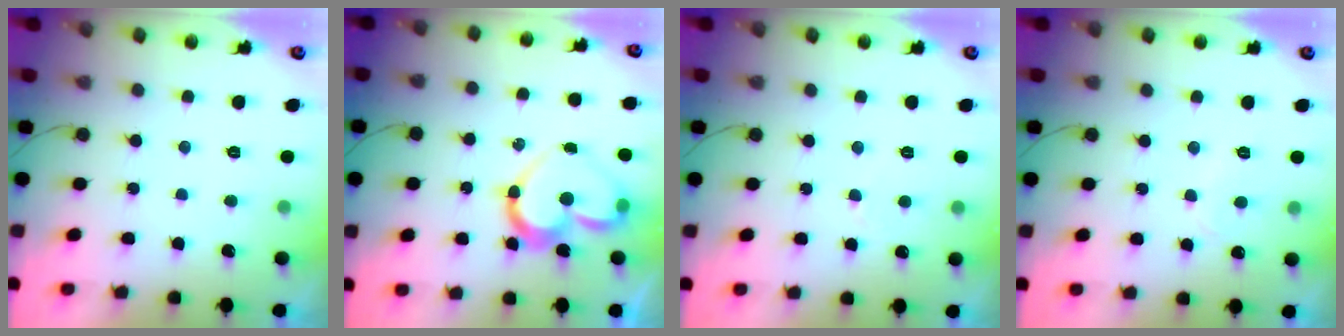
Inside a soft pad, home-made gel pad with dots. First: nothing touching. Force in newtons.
{"total": 14.9, "press": 14.8, "slide": 1.4}
{"total": 2.2, "press": 2.2, "slide": 0.2}
{"total": 5.1, "press": 5.0, "slide": 0.4}